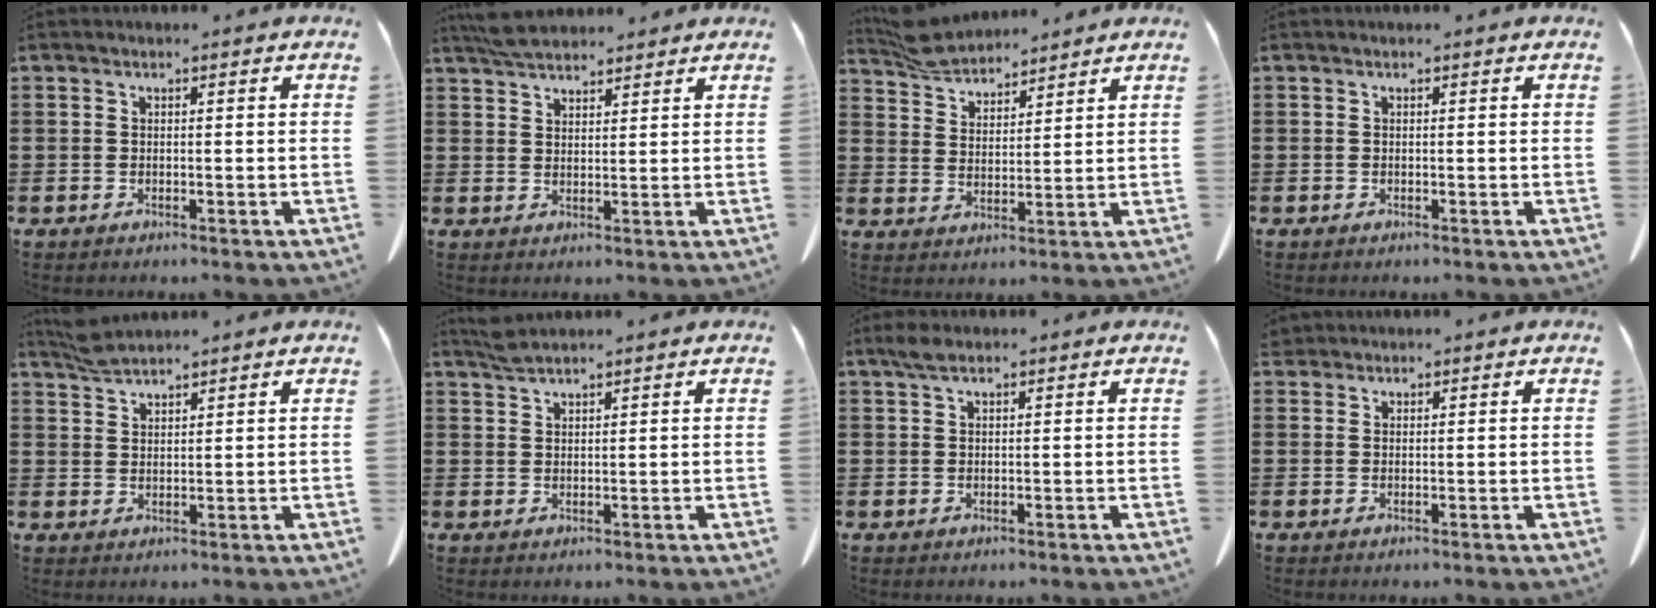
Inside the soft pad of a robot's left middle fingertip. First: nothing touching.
{"total": 3.7, "force": [3.5, 1.0, 0.9], "torque": [-0.027, -0.005, 0.068]}
{"total": 5.8, "force": [5.5, 1.7, 1.0], "torque": [-0.041, -0.015, 0.105]}
{"total": 0.0}
{"total": 3.0, "force": [2.8, 0.5, 0.8], "torque": [-0.025, -0.003, 0.054]}
{"total": 2.1, "force": [2.0, 0.3, 0.7], "torque": [-0.018, 0.000, 0.038]}
{"total": 2.2, "force": [1.4, 0.8, 1.5], "torque": [-0.033, 0.004, 0.025]}
{"total": 1.3, "force": [1.2, 0.5, 0.1], "torque": [-0.007, 0.003, 0.025]}